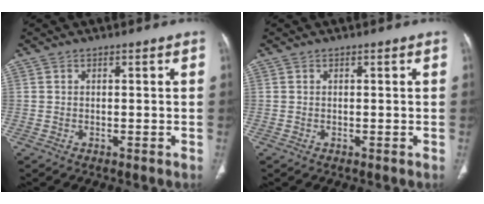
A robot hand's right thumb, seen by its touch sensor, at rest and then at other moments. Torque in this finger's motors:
{"motor_torque": [0.02, 0.03, 0.00, 0.01, 0.00]}